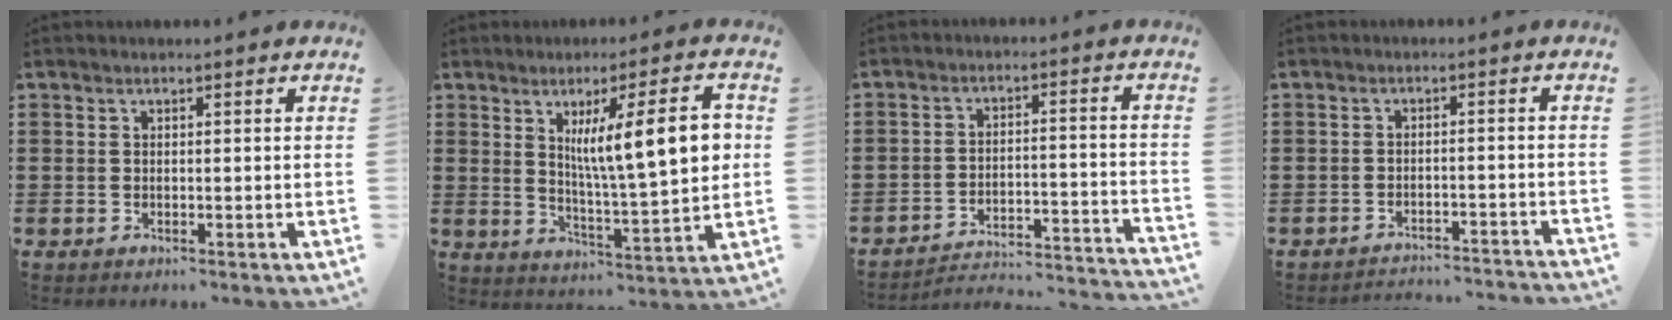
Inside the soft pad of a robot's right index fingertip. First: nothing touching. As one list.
[{"total": 12.1, "force": [3.4, 2.1, 11.4], "torque": [-0.183, -0.004, 0.047]}, {"total": 2.5, "force": [-2.1, 0.4, 1.2], "torque": [-0.032, -0.009, -0.053]}, {"total": 2.6, "force": [-2.6, -0.1, 0.3], "torque": [-0.011, -0.001, -0.055]}]